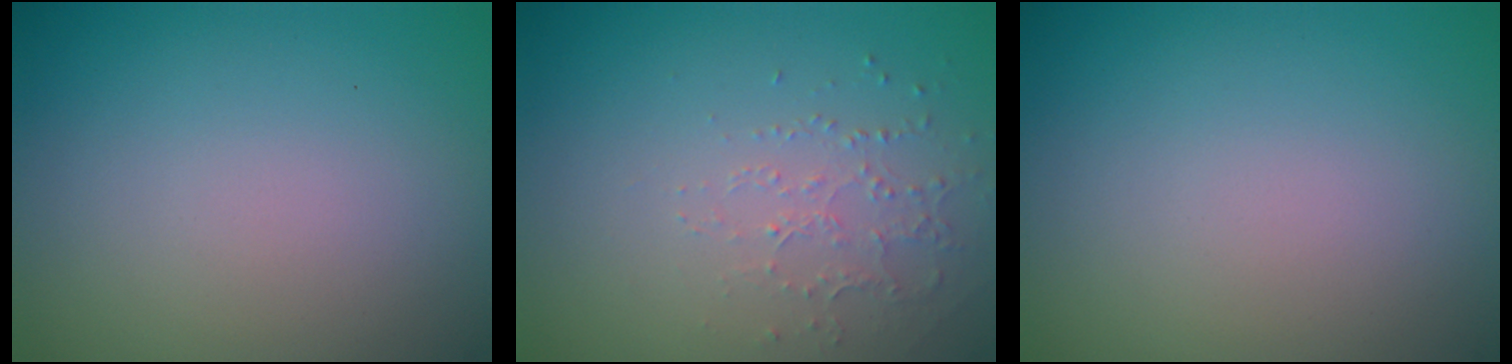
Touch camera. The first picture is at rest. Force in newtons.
{"total": 1.0, "press": 0.7, "slide": 0.8}
{"total": 0.0}